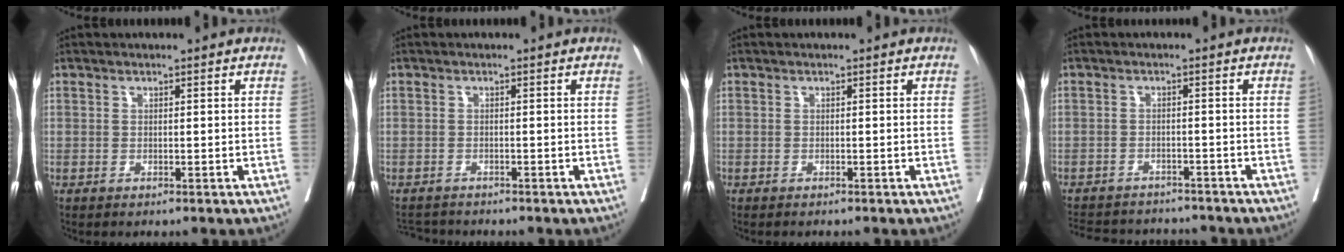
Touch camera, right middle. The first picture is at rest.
{"total": 3.1, "force": [-3.0, 0.5, 0.1], "torque": [0.001, -0.011, -0.052]}
{"total": 1.3, "force": [-1.2, 0.2, 0.4], "torque": [-0.007, -0.003, -0.018]}
{"total": 12.4, "force": [-11.4, 3.4, 3.3], "torque": [-0.071, 0.007, -0.153]}